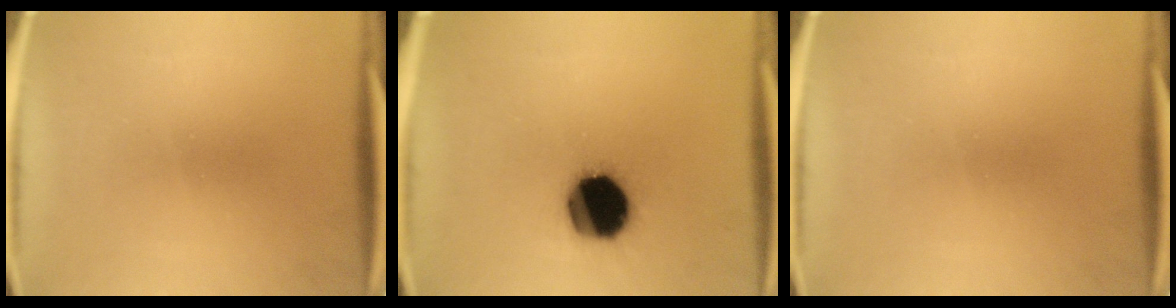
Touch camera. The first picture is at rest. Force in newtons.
{"total": 18.9}
{"total": 0.0}